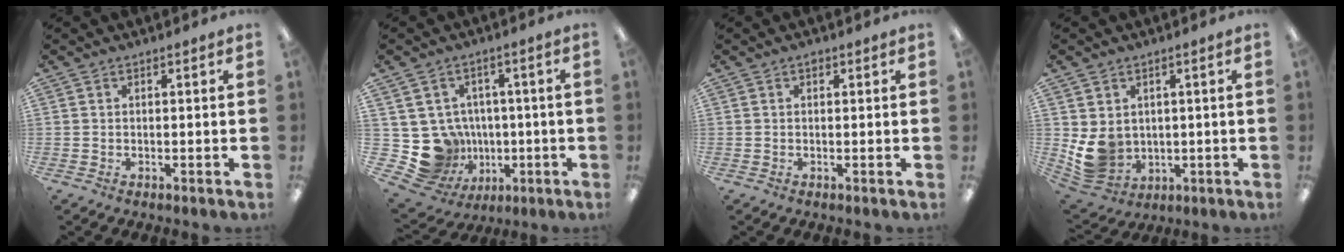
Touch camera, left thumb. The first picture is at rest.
{"total": 11.9, "force": [-1.4, 11.3, 3.3], "torque": [-0.096, -0.004, -0.005]}
{"total": 0.8, "force": [0.4, 0.5, 0.4], "torque": [-0.010, 0.004, 0.007]}
{"total": 8.3, "force": [1.5, 7.3, 3.6], "torque": [-0.087, -0.010, 0.037]}